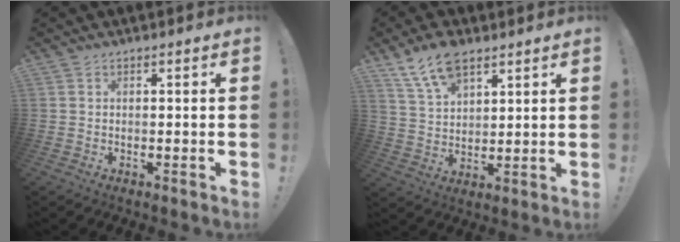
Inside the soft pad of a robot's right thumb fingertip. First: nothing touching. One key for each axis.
{"total": 10.5, "fx": 7.3, "fy": 5.2, "fz": 5.5, "tx": -0.106, "ty": -0.030, "tz": 0.139}